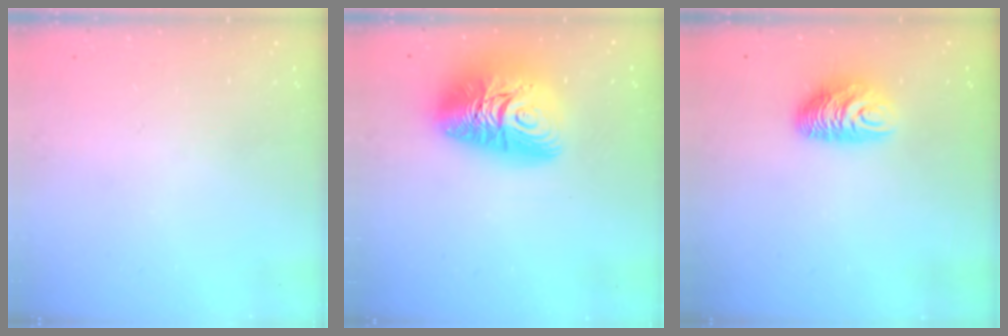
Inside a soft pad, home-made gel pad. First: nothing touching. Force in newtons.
{"total": 17.6, "press": 17.5, "slide": 1.7}
{"total": 9.6, "press": 9.6, "slide": 1.0}